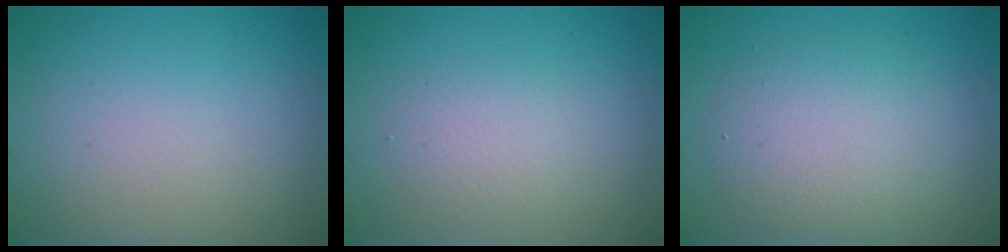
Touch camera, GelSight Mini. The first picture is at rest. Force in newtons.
{"total": 2.0, "press": 2.0, "slide": 0.1}
{"total": 4.6, "press": 4.6, "slide": 0.2}